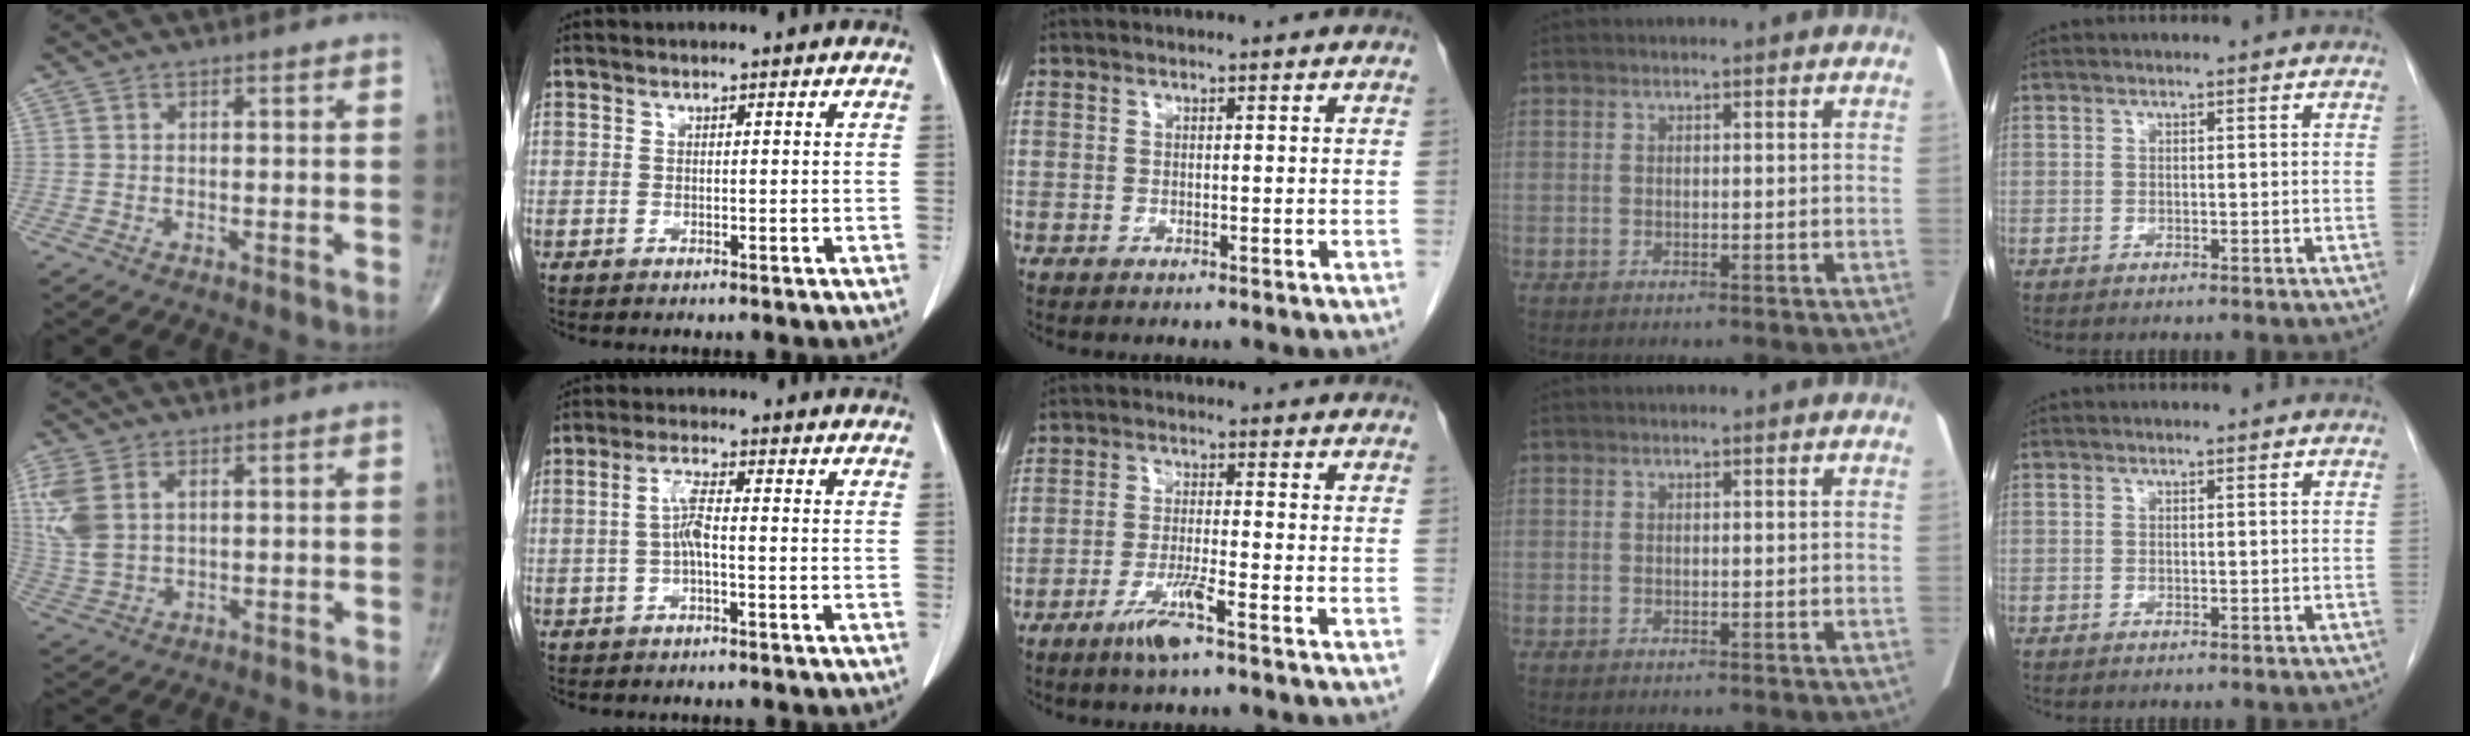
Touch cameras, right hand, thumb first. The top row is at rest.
{"thumb": {"total": 8.5, "force": [2.5, 5.2, 6.2], "torque": [-0.156, 0.004, 0.059]}, "index": {"total": 3.6, "force": [-0.4, 0.4, 3.5], "torque": [-0.072, 0.007, -0.008]}, "middle": {"total": 5.1, "force": [-3.2, -0.2, 4.0], "torque": [-0.079, -0.009, -0.064]}}